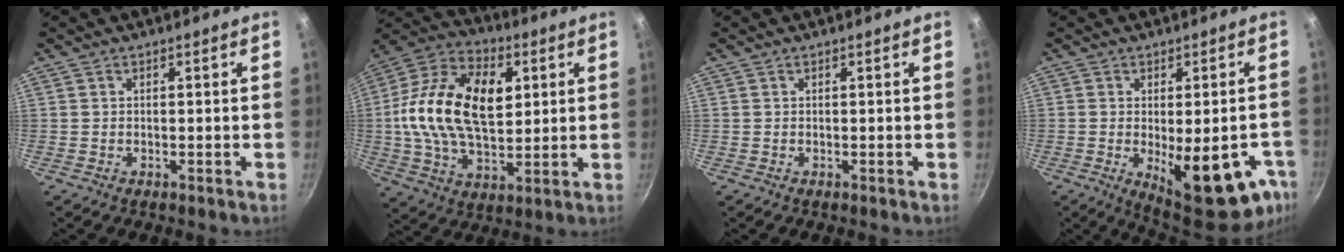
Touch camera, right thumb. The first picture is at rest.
{"total": 21.9, "force": [3.3, 13.3, 17.1], "torque": [-0.302, 0.011, 0.044]}
{"total": 0.0}
{"total": 18.7, "force": [-6.3, 7.4, 16.0], "torque": [-0.164, -0.012, -0.066]}